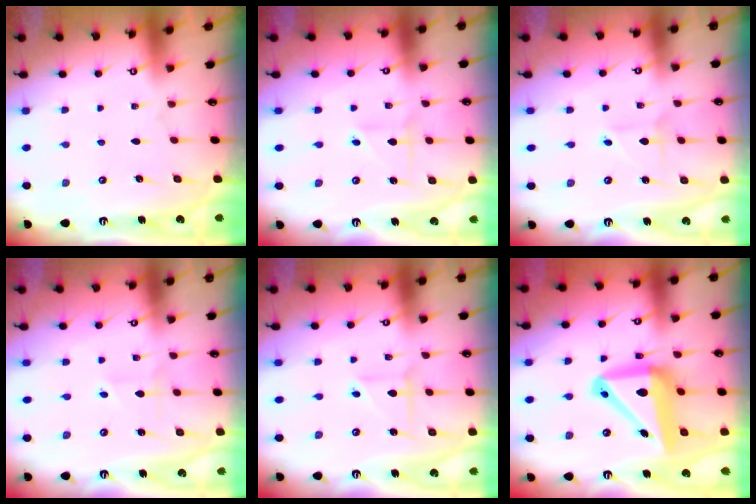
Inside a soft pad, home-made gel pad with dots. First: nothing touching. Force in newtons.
{"total": 2.1, "press": 1.9, "slide": 0.7}
{"total": 1.8, "press": 1.8, "slide": 0.2}
{"total": 1.8, "press": 1.8, "slide": 0.1}
{"total": 2.9, "press": 2.9, "slide": 0.2}
{"total": 15.6, "press": 15.5, "slide": 1.4}